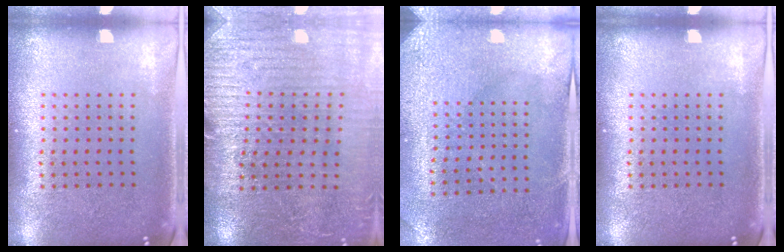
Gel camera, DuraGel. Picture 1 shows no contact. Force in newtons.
{"total": 3.0, "press": 3.0, "slide": 0.4}
{"total": 3.0, "press": 2.6, "slide": 1.4}
{"total": 0.0}